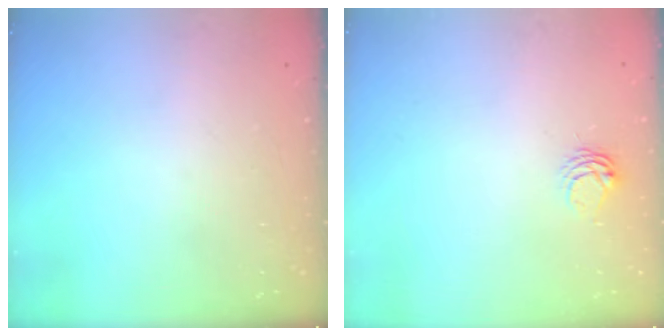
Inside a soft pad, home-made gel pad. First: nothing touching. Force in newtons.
{"total": 4.5, "press": 4.5, "slide": 0.5}